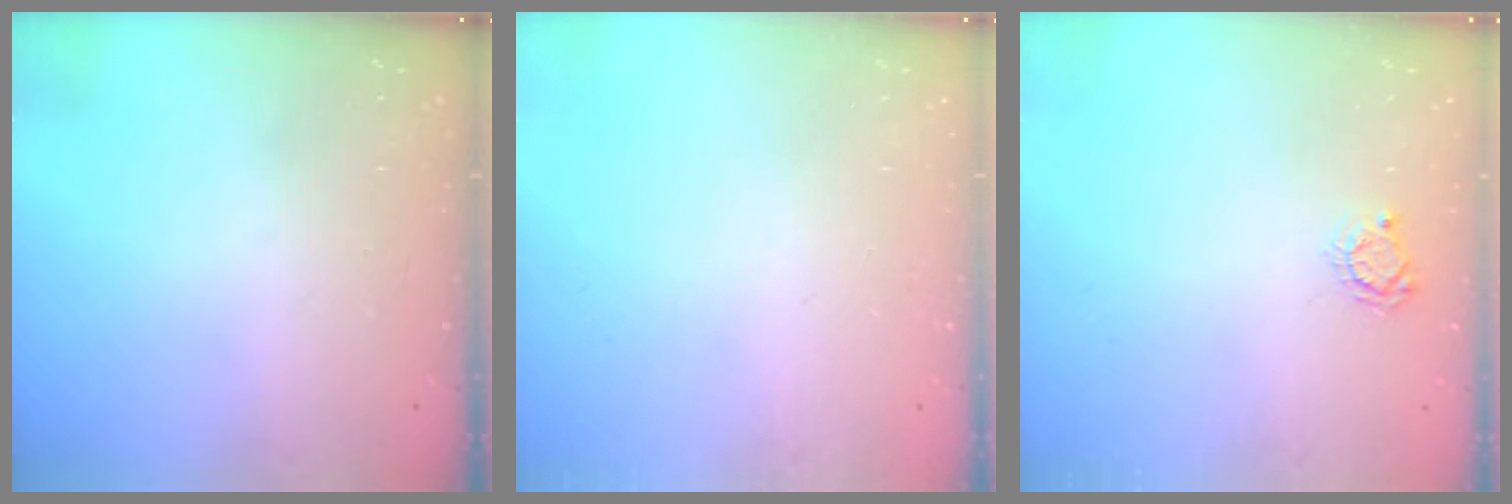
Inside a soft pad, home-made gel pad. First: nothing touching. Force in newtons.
{"total": 0.0}
{"total": 4.8, "press": 4.8, "slide": 0.4}